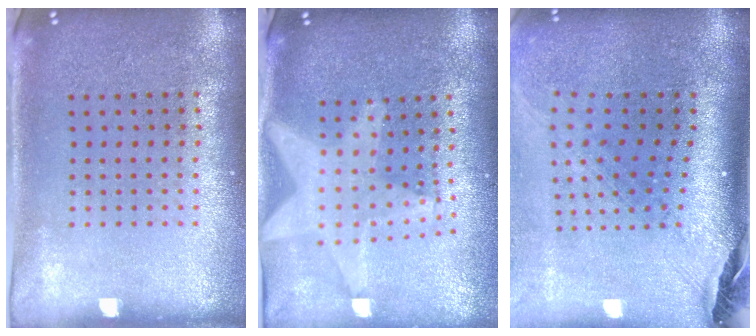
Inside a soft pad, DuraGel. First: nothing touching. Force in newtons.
{"total": 2.1, "press": 1.7, "slide": 1.2}
{"total": 2.3, "press": 1.8, "slide": 1.4}